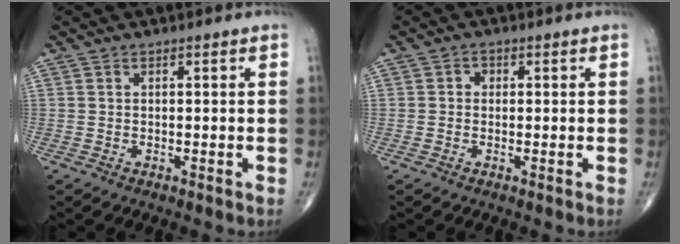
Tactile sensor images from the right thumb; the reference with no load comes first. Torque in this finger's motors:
{"motor_torque": [-0.05, 0.16, 0.31, 0.31, -0.04]}